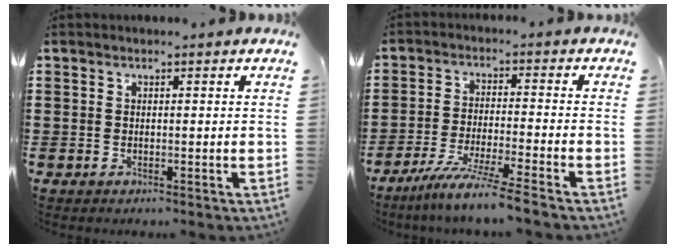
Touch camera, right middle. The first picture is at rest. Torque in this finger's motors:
{"motor_torque": [2.10, -0.04, 0.74, 0.21]}